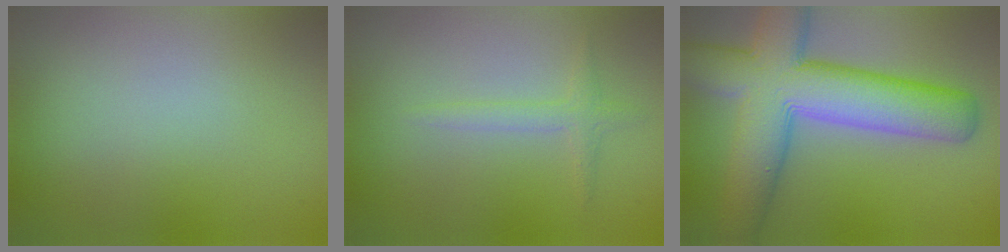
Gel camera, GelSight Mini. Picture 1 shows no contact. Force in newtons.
{"total": 1.5, "press": 1.5, "slide": 0.1}
{"total": 12.1, "press": 12.1, "slide": 0.6}